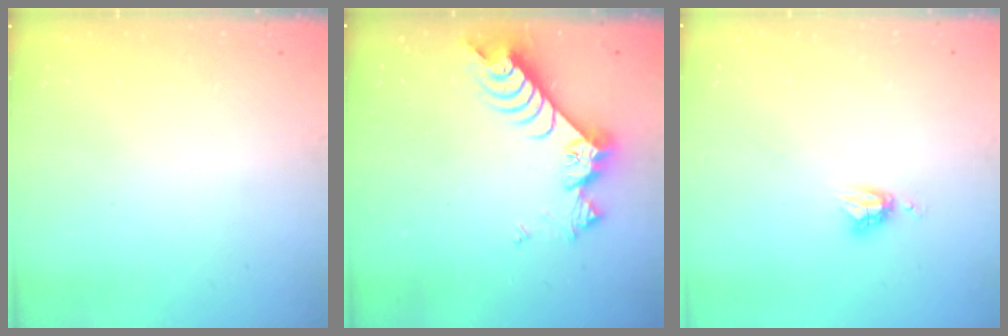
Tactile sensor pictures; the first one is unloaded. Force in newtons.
{"total": 7.9, "press": 7.9, "slide": 0.7}
{"total": 3.8, "press": 3.8, "slide": 0.4}